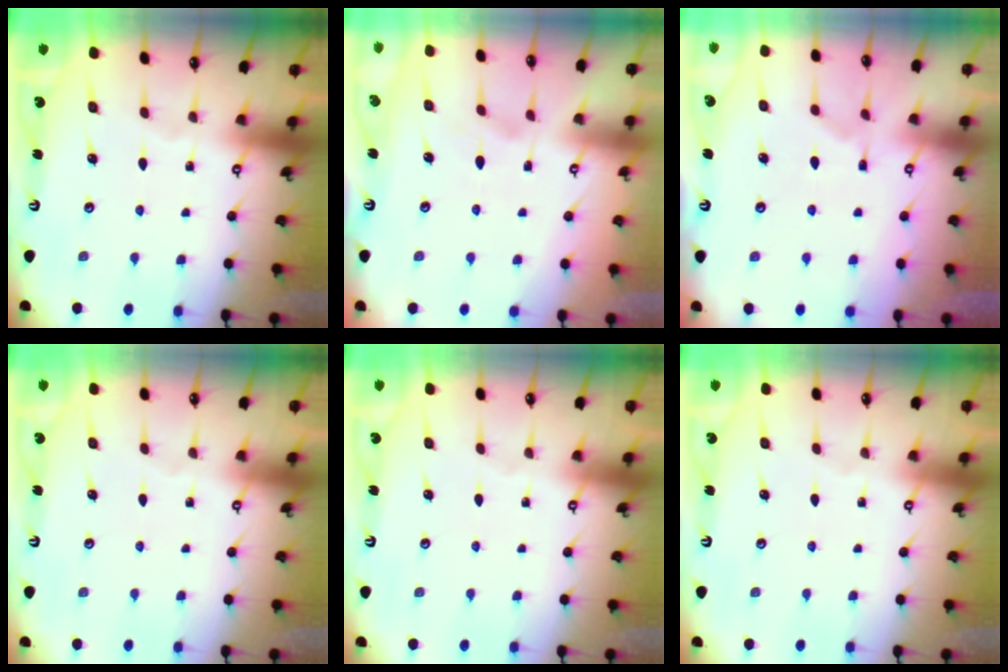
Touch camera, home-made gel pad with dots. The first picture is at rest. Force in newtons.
{"total": 3.2, "press": 3.1, "slide": 1.0}
{"total": 1.7, "press": 1.0, "slide": 1.3}
{"total": 0.0}
{"total": 0.0}
{"total": 0.0}